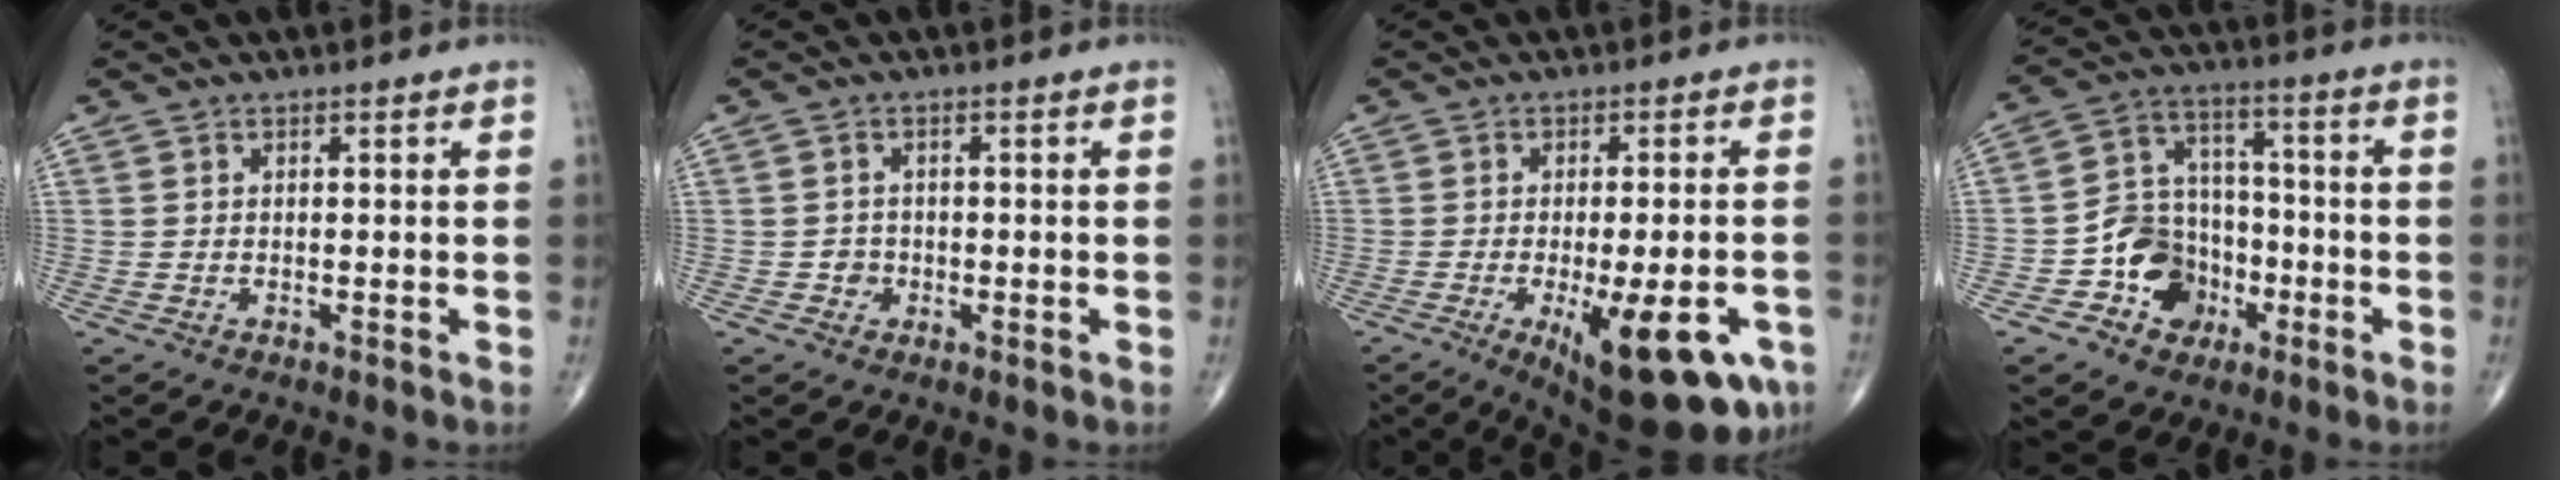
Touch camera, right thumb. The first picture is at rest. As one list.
[{"total": 1.8, "force": [-0.6, 1.7, 0.4], "torque": [0.004, 0.007, -0.011]}, {"total": 18.5, "force": [-7.6, 6.5, 15.6], "torque": [-0.172, 0.000, -0.091]}, {"total": 11.6, "force": [-4.5, 9.7, 4.4], "torque": [-0.031, 0.052, -0.077]}]